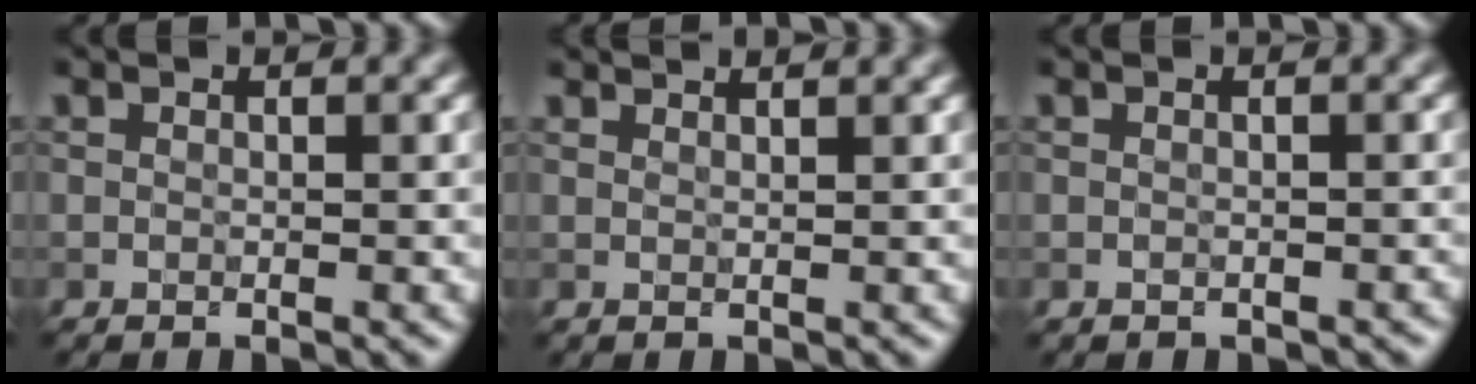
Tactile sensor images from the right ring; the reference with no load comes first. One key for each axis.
{"total": 1.7, "fx": 1.6, "fy": 0.3, "fz": 0.5, "tx": -0.004, "ty": -0.003, "tz": 0.015}
{"total": 0.6, "fx": -0.4, "fy": 0.4, "fz": 0.1, "tx": -0.002, "ty": -0.005, "tz": -0.004}